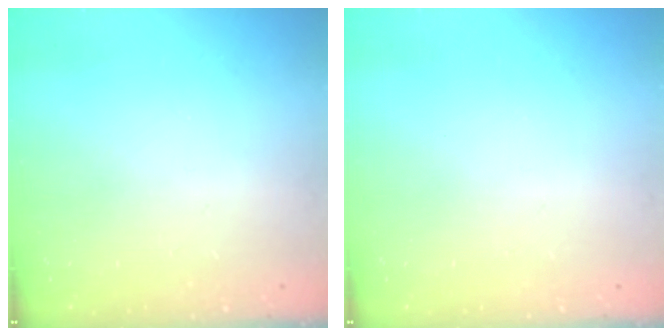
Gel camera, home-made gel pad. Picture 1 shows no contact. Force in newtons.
{"total": 0.0}